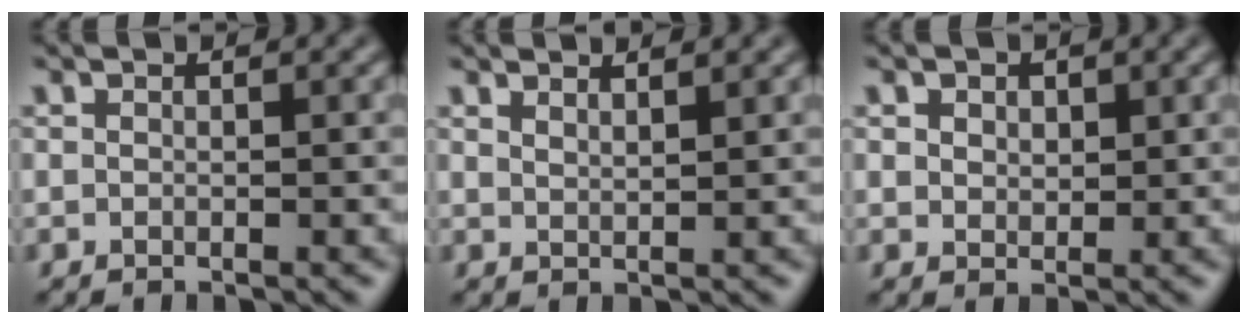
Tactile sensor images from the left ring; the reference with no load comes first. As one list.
[{"total": 1.7, "force": [1.5, 0.4, 0.7], "torque": [-0.001, 0.004, 0.016]}, {"total": 2.3, "force": [1.2, 1.7, 1.1], "torque": [-0.024, 0.002, 0.018]}]